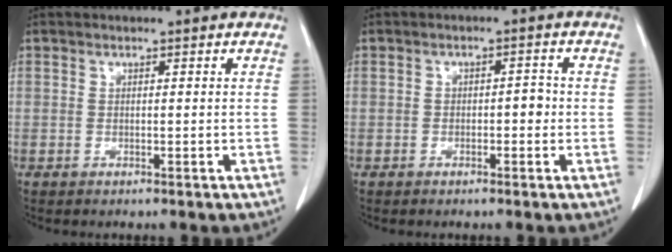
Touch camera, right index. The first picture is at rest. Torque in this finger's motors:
{"motor_torque": [0.25, -0.15, 0.00, 0.01]}